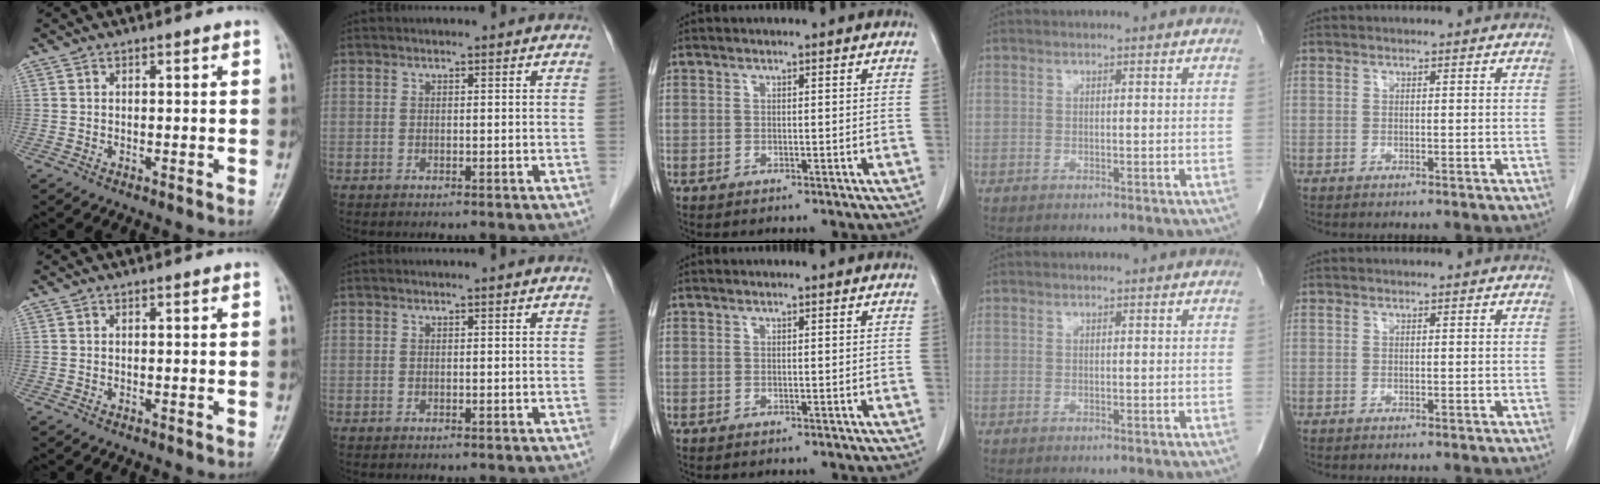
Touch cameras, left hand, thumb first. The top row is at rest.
{}